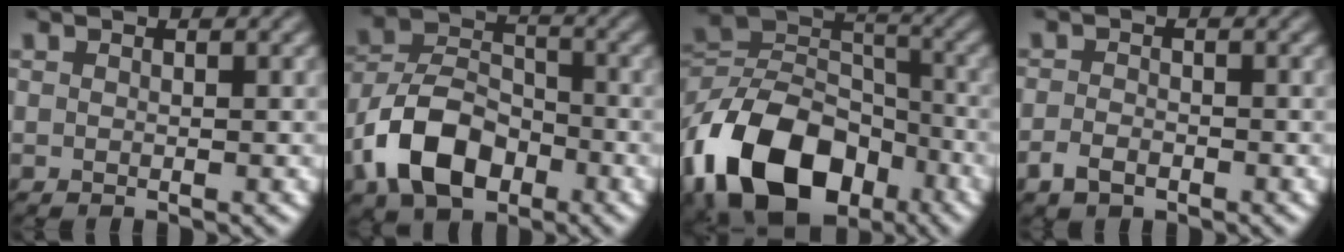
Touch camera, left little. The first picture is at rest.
{"total": 8.2, "force": [-3.9, 5.0, 5.1], "torque": [-0.100, 0.009, -0.085]}
{"total": 14.4, "force": [-7.4, 9.2, 8.3], "torque": [-0.184, 0.004, -0.146]}
{"total": 2.1, "force": [-1.4, 1.2, 1.1], "torque": [-0.023, 0.002, -0.030]}